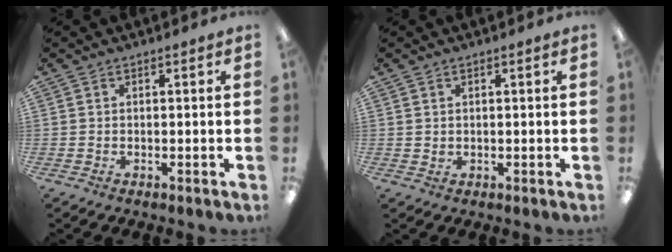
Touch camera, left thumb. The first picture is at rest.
{"total": 0.8, "force": [0.5, 0.5, 0.3], "torque": [-0.007, 0.002, 0.010]}